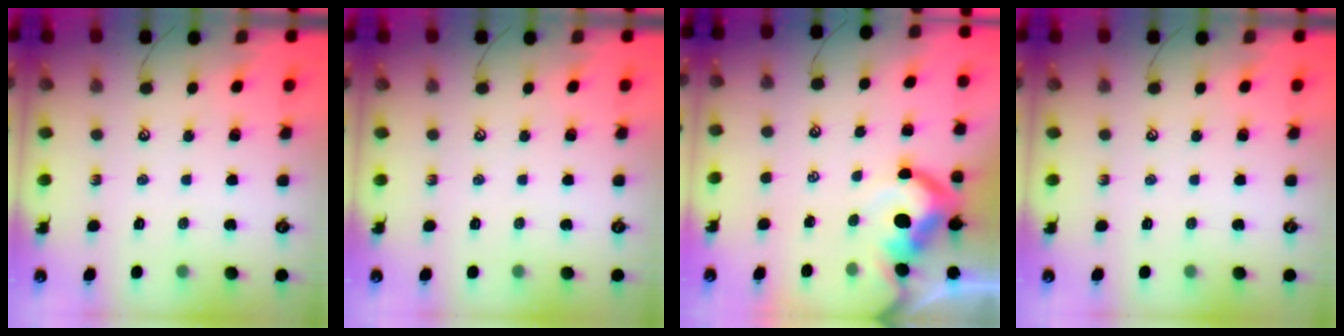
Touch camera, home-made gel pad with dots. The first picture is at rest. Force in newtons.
{"total": 0.0}
{"total": 5.4, "press": 5.3, "slide": 0.9}
{"total": 0.0}